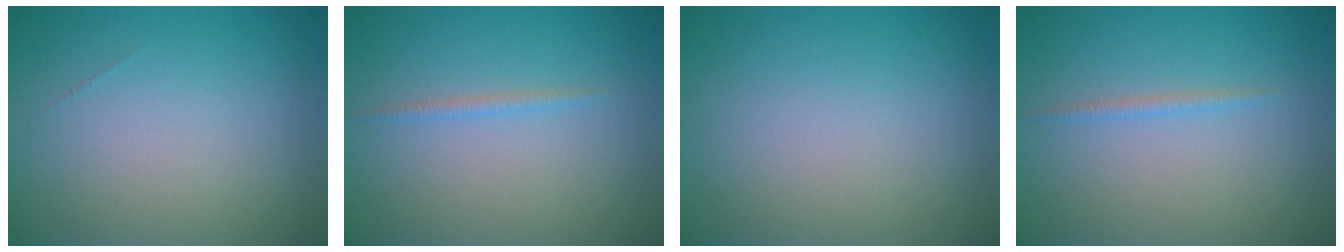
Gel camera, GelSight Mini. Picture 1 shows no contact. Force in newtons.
{"total": 0.8, "press": 0.8, "slide": 0.0}
{"total": 0.0}
{"total": 0.8, "press": 0.8, "slide": 0.0}